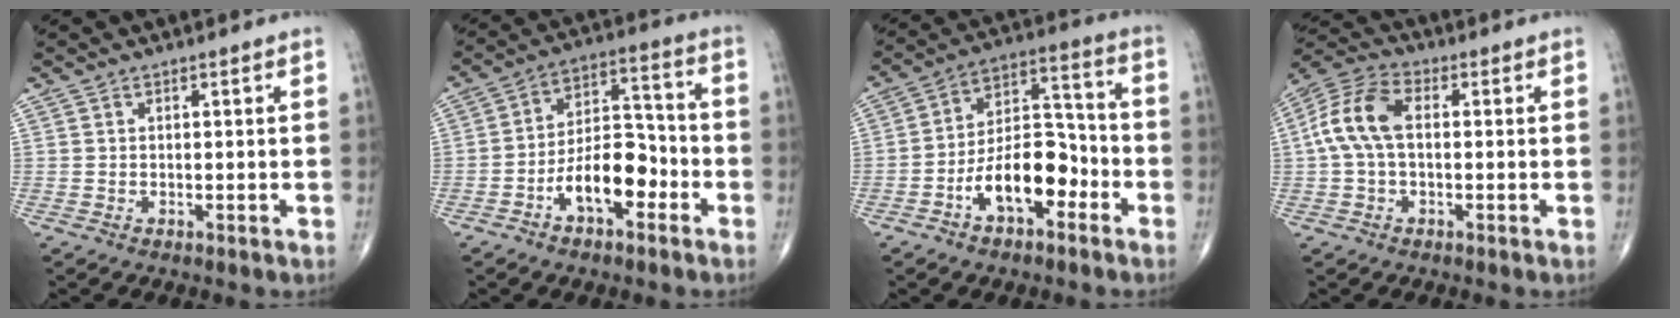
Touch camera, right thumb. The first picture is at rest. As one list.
[{"total": 11.9, "force": [-5.0, 6.2, 8.9], "torque": [-0.131, 0.046, -0.088]}, {"total": 13.6, "force": [-5.5, 7.3, 10.0], "torque": [-0.145, 0.053, -0.099]}, {"total": 10.2, "force": [0.5, 5.9, 8.3], "torque": [-0.180, 0.030, 0.002]}]